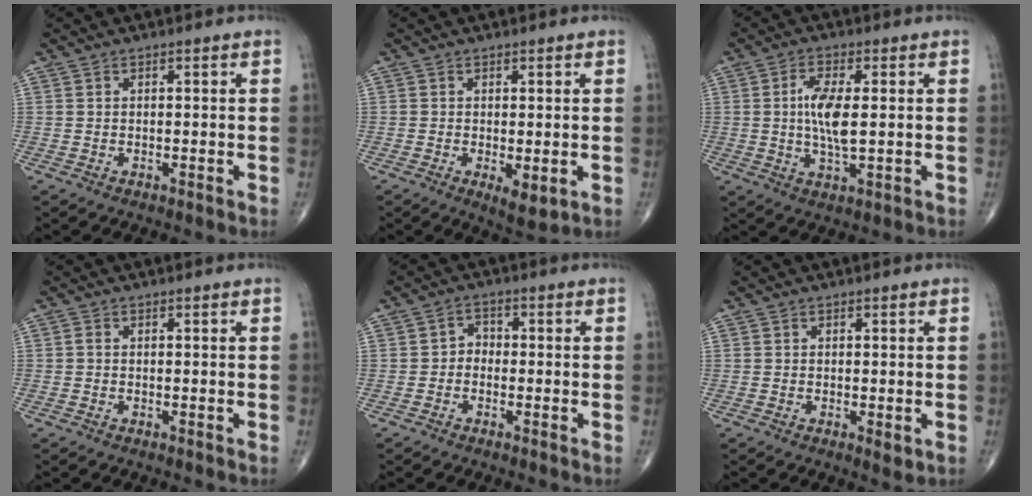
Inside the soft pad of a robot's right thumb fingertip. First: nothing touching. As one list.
[{"total": 4.2, "force": [-0.9, 1.7, 3.7], "torque": [-0.056, -0.014, -0.010]}, {"total": 7.8, "force": [0.5, 2.7, 7.3], "torque": [-0.149, -0.010, 0.006]}, {"total": 0.5, "force": [-0.2, 0.3, 0.4], "torque": [-0.006, 0.000, -0.007]}, {"total": 2.4, "force": [-0.9, 2.0, 1.1], "torque": [0.001, 0.013, -0.028]}, {"total": 1.7, "force": [-0.4, 0.7, 1.5], "torque": [-0.025, -0.006, -0.005]}]